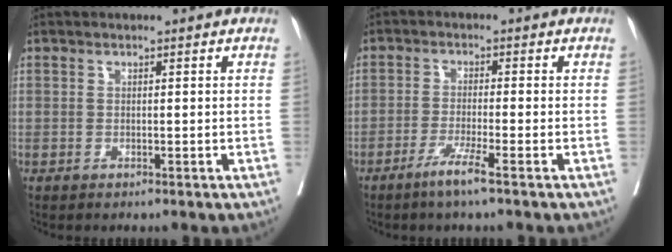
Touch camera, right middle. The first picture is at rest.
{"total": 4.0, "force": [-2.2, -1.4, 3.0], "torque": [-0.056, -0.010, -0.049]}